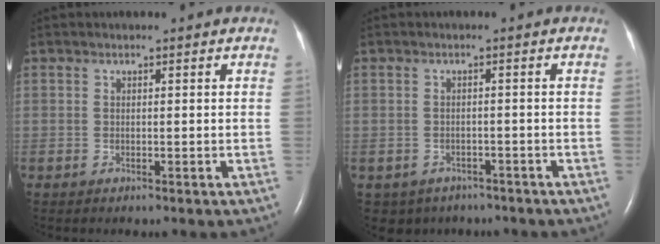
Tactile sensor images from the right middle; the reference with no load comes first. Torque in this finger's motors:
{"motor_torque": [-0.43, -0.09, -0.05, 0.01]}